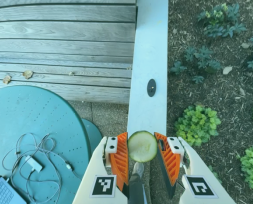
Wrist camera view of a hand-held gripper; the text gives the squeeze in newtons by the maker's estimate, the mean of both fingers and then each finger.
{"total": 13.3, "left": 13.9, "right": 12.6}